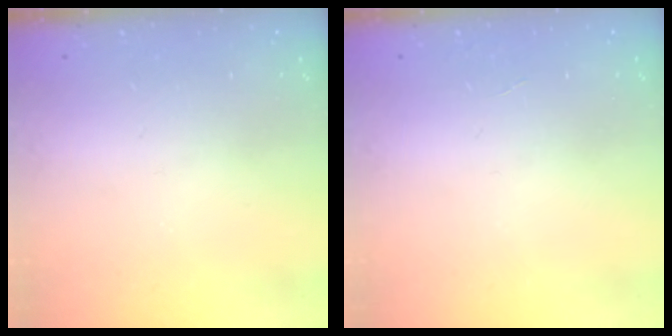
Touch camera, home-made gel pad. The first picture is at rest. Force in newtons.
{"total": 0.0}